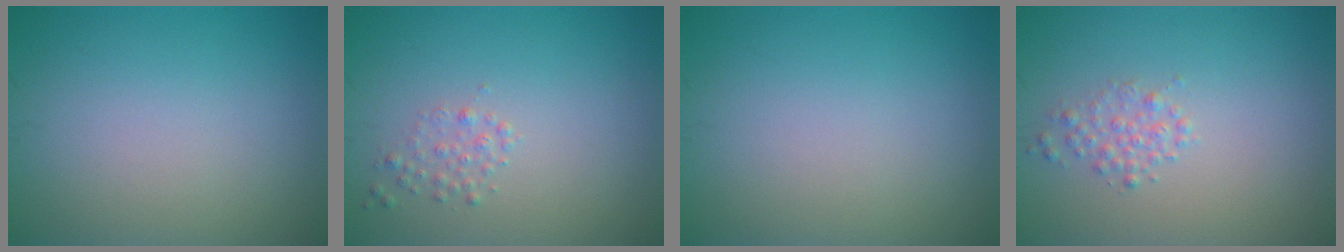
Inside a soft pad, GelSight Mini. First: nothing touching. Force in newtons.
{"total": 1.1, "press": 1.1, "slide": 0.0}
{"total": 0.0}
{"total": 1.5, "press": 1.5, "slide": 0.1}